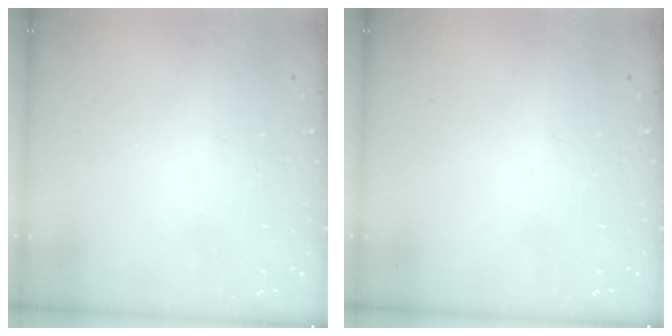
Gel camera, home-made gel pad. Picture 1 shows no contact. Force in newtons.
{"total": 0.0}